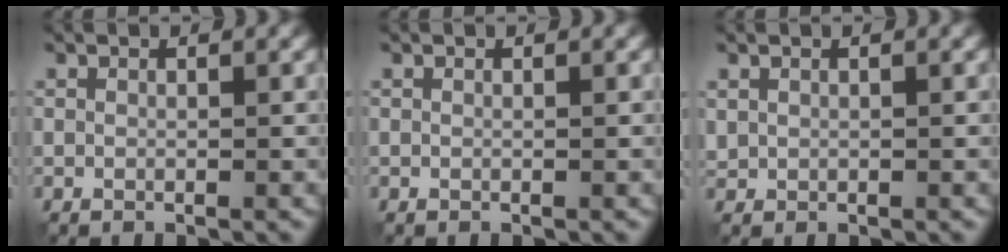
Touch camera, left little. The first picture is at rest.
{"total": 0.0}
{"total": 0.6, "force": [0.3, 0.5, 0.1], "torque": [-0.002, -0.001, 0.010]}